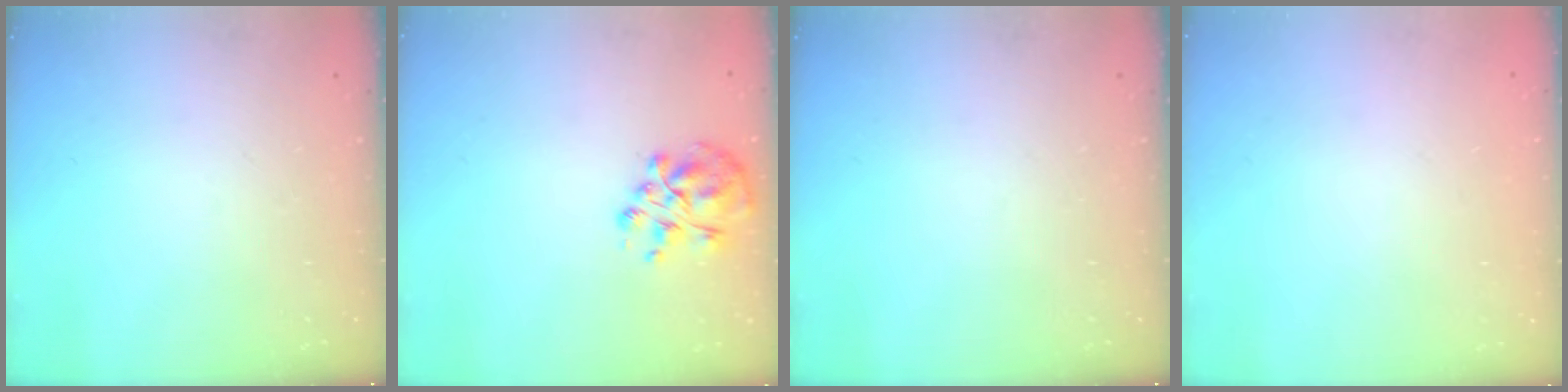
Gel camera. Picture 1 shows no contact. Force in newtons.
{"total": 7.8, "press": 7.8, "slide": 1.0}
{"total": 0.0}
{"total": 1.6, "press": 1.6, "slide": 0.1}